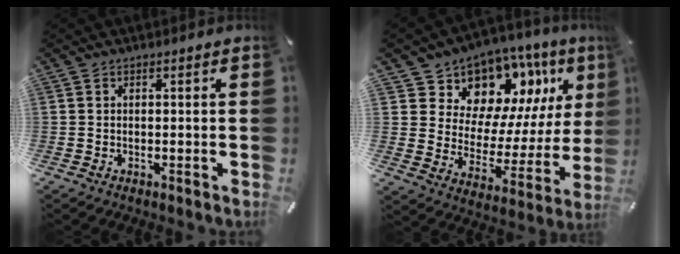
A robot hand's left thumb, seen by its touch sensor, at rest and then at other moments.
{"total": 11.3, "force": [8.4, 7.5, 1.1], "torque": [-0.014, -0.103, 0.150]}